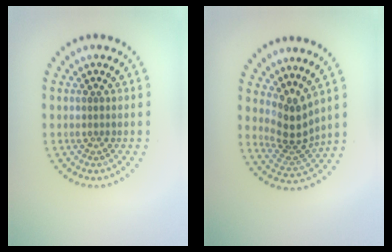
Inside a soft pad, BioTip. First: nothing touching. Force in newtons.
{"total": 3.3, "press": 2.3, "slide": 2.4}